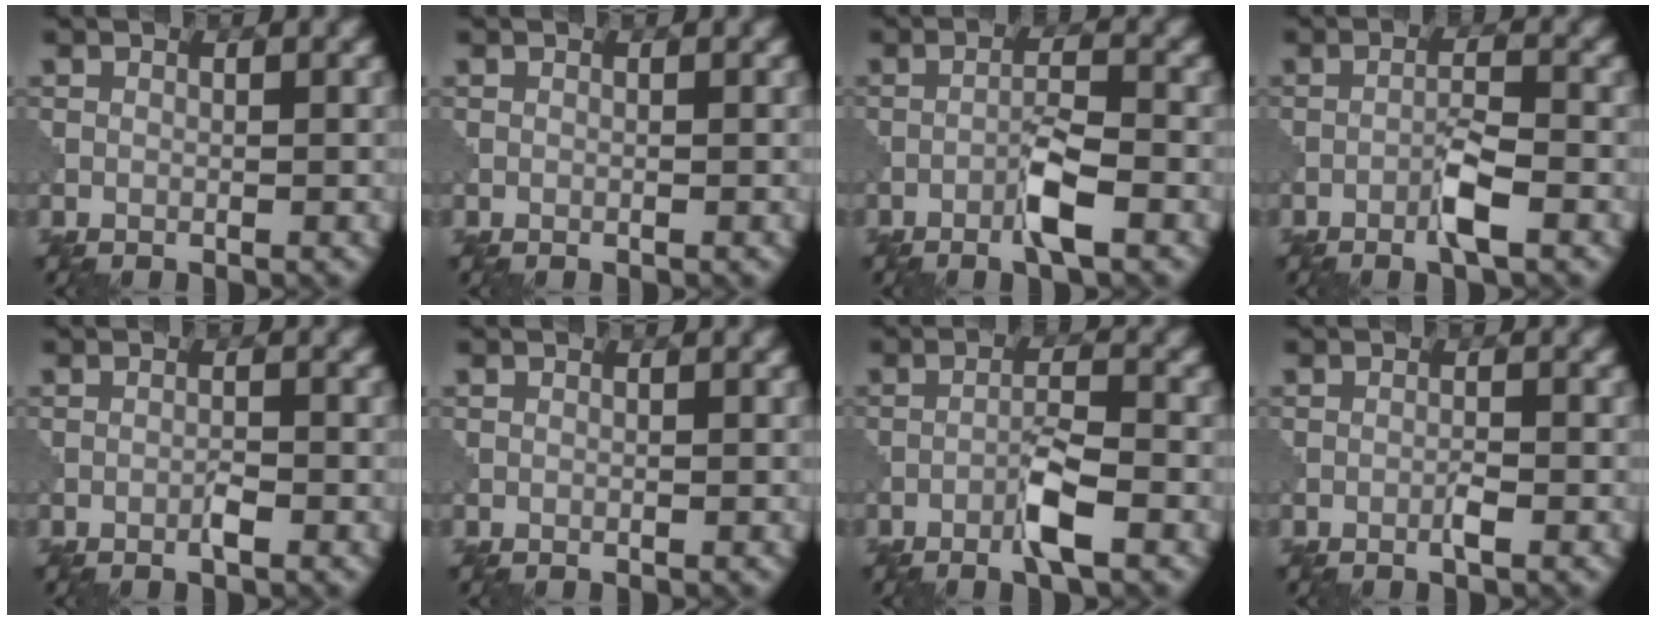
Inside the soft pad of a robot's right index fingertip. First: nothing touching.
{"total": 0.0}
{"total": 3.5, "force": [-1.8, 0.4, 2.9], "torque": [-0.053, 0.007, -0.038]}
{"total": 3.1, "force": [-1.6, 0.3, 2.6], "torque": [-0.048, 0.007, -0.033]}
{"total": 1.1, "force": [-0.6, 0.1, 0.9], "torque": [-0.016, 0.002, -0.013]}
{"total": 0.0}
{"total": 3.5, "force": [-1.9, 0.4, 2.9], "torque": [-0.054, 0.008, -0.039]}
{"total": 1.1, "force": [-0.5, 0.0, 0.9], "torque": [-0.016, 0.002, -0.013]}